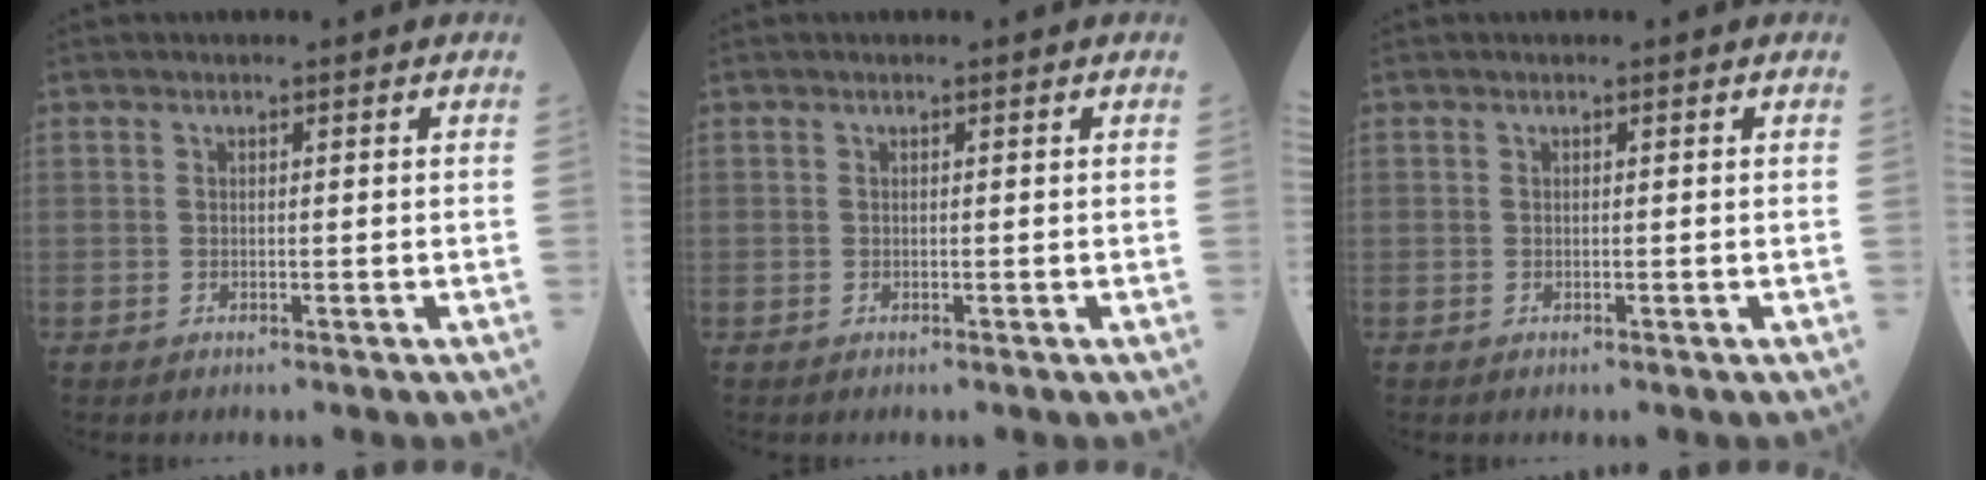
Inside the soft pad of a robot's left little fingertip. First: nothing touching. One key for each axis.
{"total": 0.0}
{"total": 0.0}